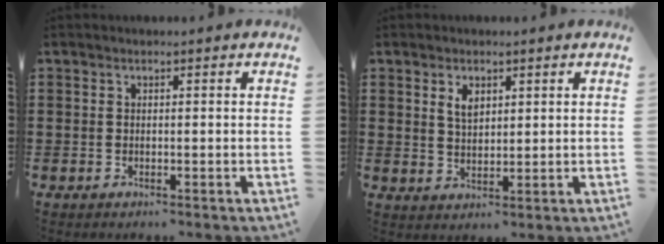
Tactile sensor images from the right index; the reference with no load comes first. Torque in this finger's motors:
{"motor_torque": [0.09, -0.07, 0.06, 0.07]}